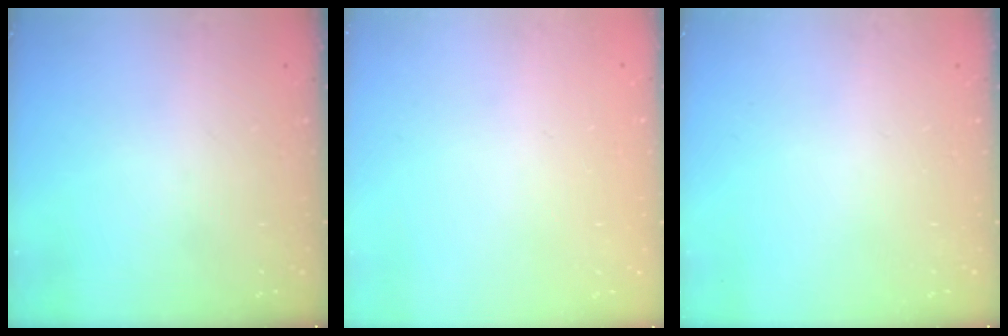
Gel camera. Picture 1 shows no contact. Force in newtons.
{"total": 0.0}
{"total": 0.0}